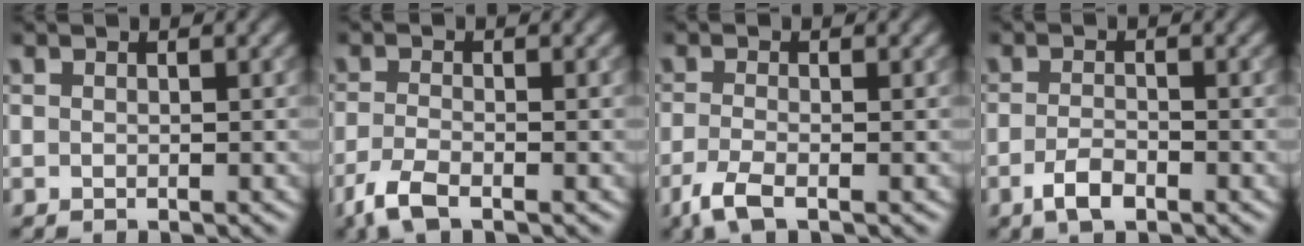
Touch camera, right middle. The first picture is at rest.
{"total": 3.0, "force": [-2.2, 0.7, 1.9], "torque": [-0.051, -0.010, -0.054]}
{"total": 3.0, "force": [-1.9, 0.8, 2.2], "torque": [-0.052, -0.011, -0.046]}
{"total": 2.3, "force": [-1.5, 0.7, 1.5], "torque": [-0.038, -0.003, -0.033]}